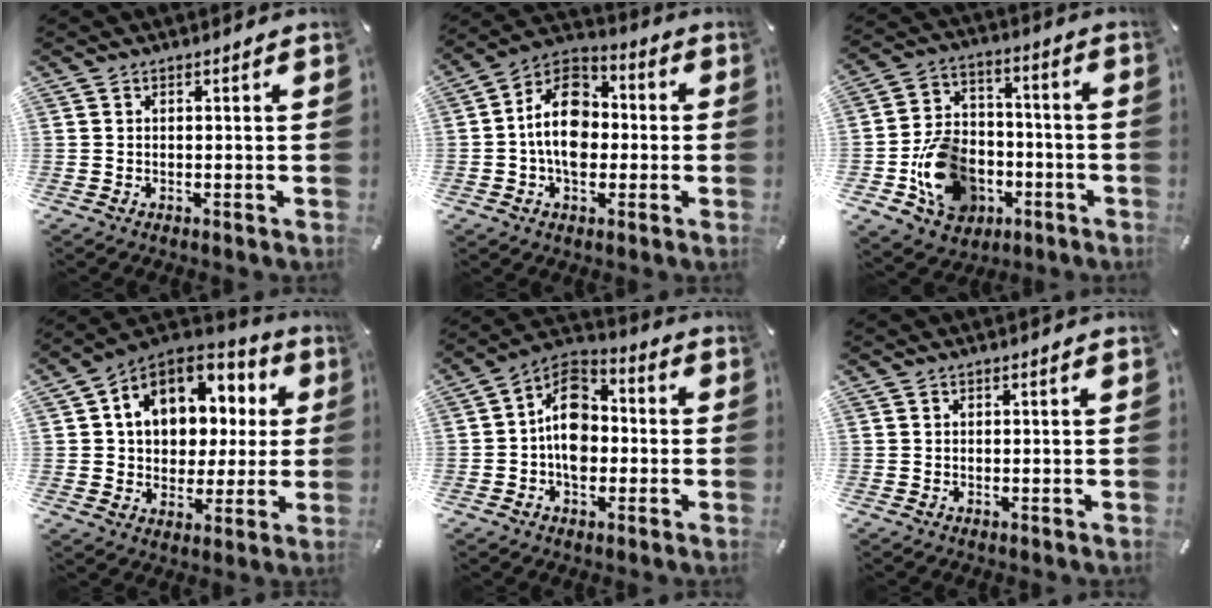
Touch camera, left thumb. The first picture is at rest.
{"total": 13.8, "force": [-1.3, 9.9, 9.5], "torque": [-0.172, 0.020, -0.025]}
{"total": 15.4, "force": [-5.8, 12.0, 7.8], "torque": [-0.136, 0.046, -0.093]}
{"total": 13.3, "force": [4.5, 10.5, 6.8], "torque": [-0.121, -0.019, 0.089]}
{"total": 10.6, "force": [-1.1, 8.0, 6.9], "torque": [-0.124, 0.012, -0.023]}
{"total": 0.0}